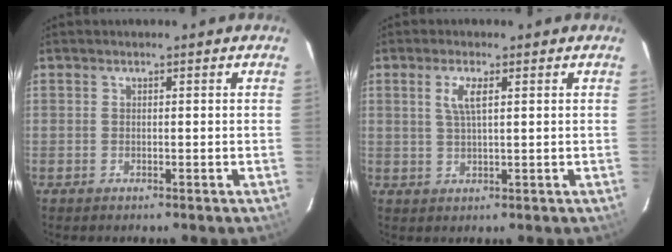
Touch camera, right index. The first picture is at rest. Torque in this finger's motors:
{"motor_torque": [0.04, 0.02, 0.28, 0.07]}